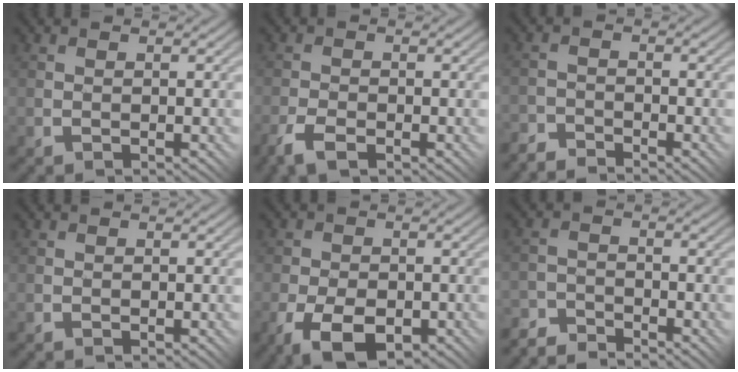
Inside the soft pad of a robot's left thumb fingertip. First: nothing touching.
{"total": 4.0, "force": [-2.5, 1.7, 2.7], "torque": [-0.054, -0.002, -0.049]}
{"total": 3.1, "force": [-3.0, 0.4, 0.2], "torque": [0.000, 0.005, -0.064]}
{"total": 0.0}
{"total": 7.6, "force": [-3.7, 4.1, 5.3], "torque": [-0.104, -0.011, -0.058]}
{"total": 3.9, "force": [-3.8, 0.6, 0.3], "torque": [0.002, 0.006, -0.082]}